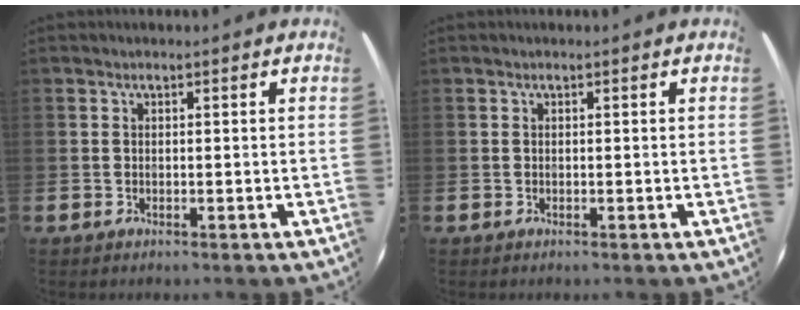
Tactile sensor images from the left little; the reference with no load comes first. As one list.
[{"total": 0.0}]